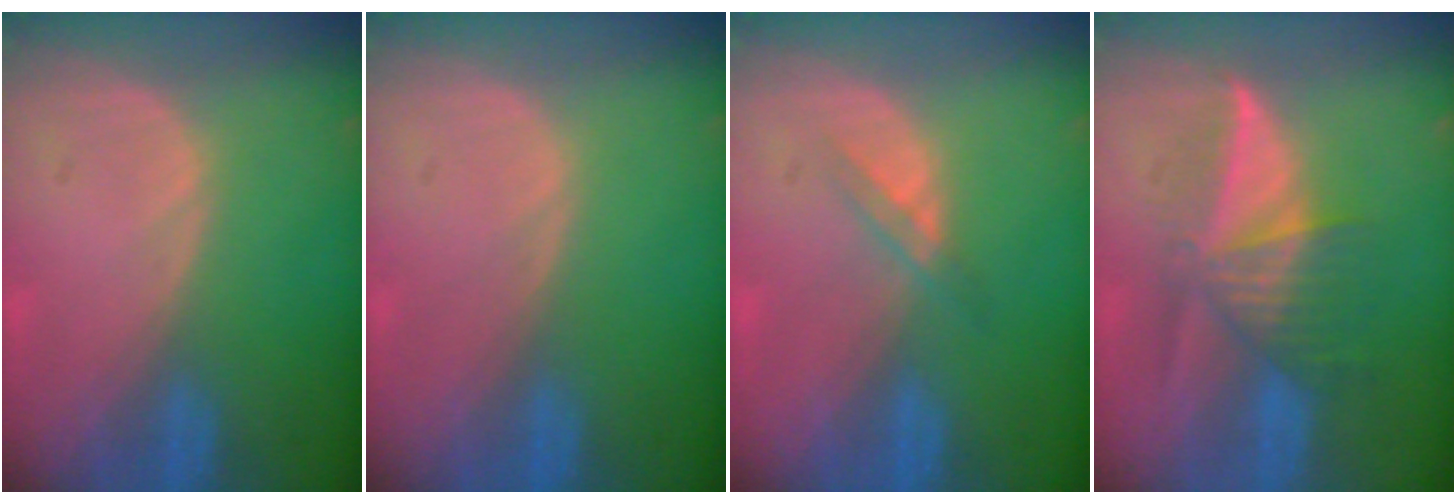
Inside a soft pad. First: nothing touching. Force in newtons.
{"total": 0.0}
{"total": 1.8, "press": 1.8, "slide": 0.2}
{"total": 6.5, "press": 6.4, "slide": 0.8}